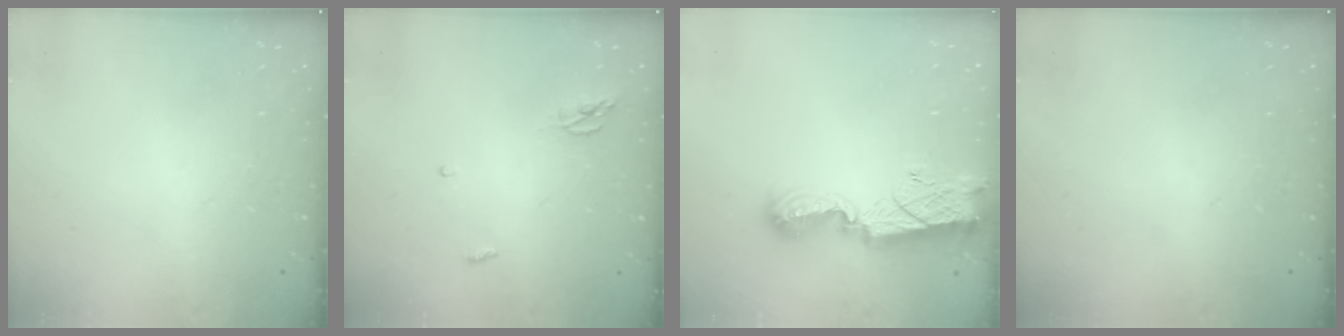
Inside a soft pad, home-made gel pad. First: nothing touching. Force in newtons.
{"total": 3.8, "press": 3.8, "slide": 0.3}
{"total": 11.4, "press": 11.4, "slide": 0.8}
{"total": 0.0}